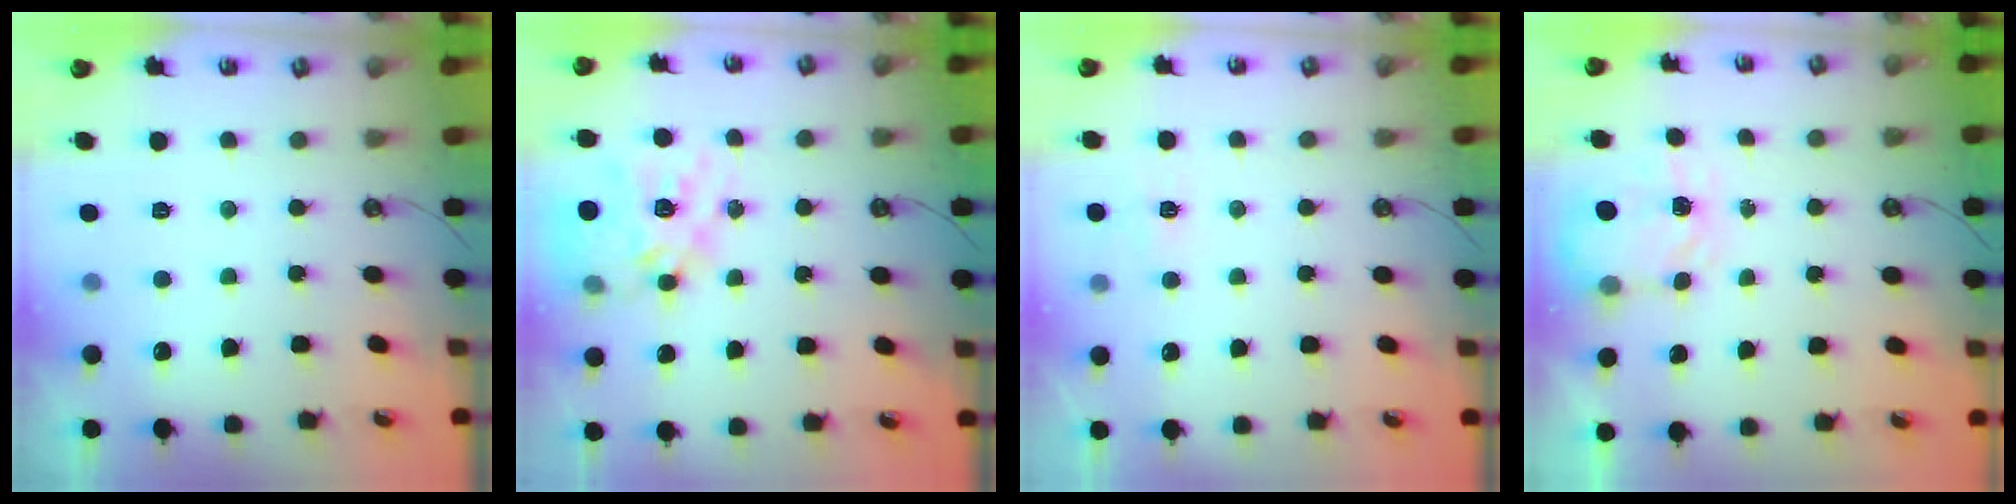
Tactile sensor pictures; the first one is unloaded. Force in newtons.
{"total": 20.2, "press": 20.1, "slide": 1.7}
{"total": 3.0, "press": 3.0, "slide": 0.3}
{"total": 3.9, "press": 3.8, "slide": 0.6}